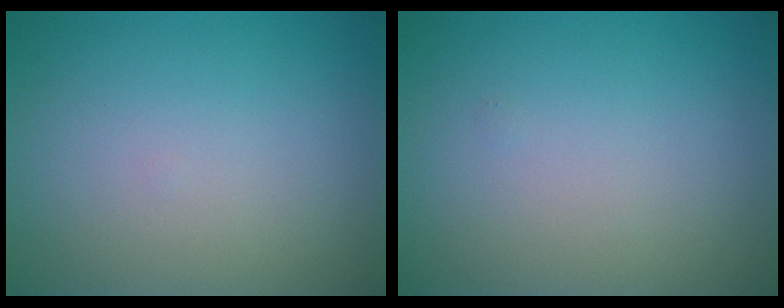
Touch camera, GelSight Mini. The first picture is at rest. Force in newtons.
{"total": 0.0}